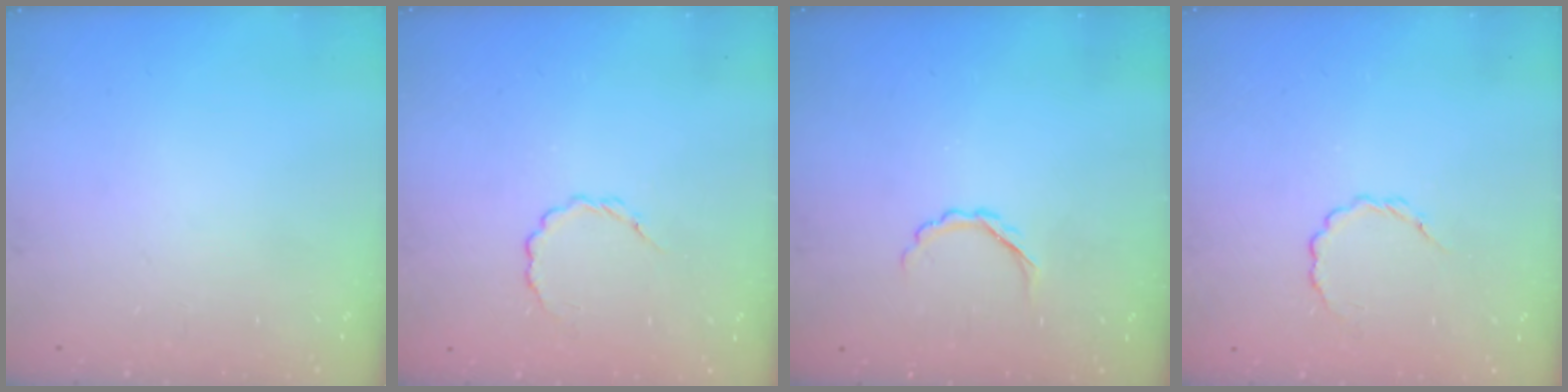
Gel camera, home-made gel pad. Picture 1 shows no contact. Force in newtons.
{"total": 3.0, "press": 2.8, "slide": 1.0}
{"total": 2.7, "press": 2.6, "slide": 0.7}
{"total": 3.0, "press": 2.8, "slide": 1.0}